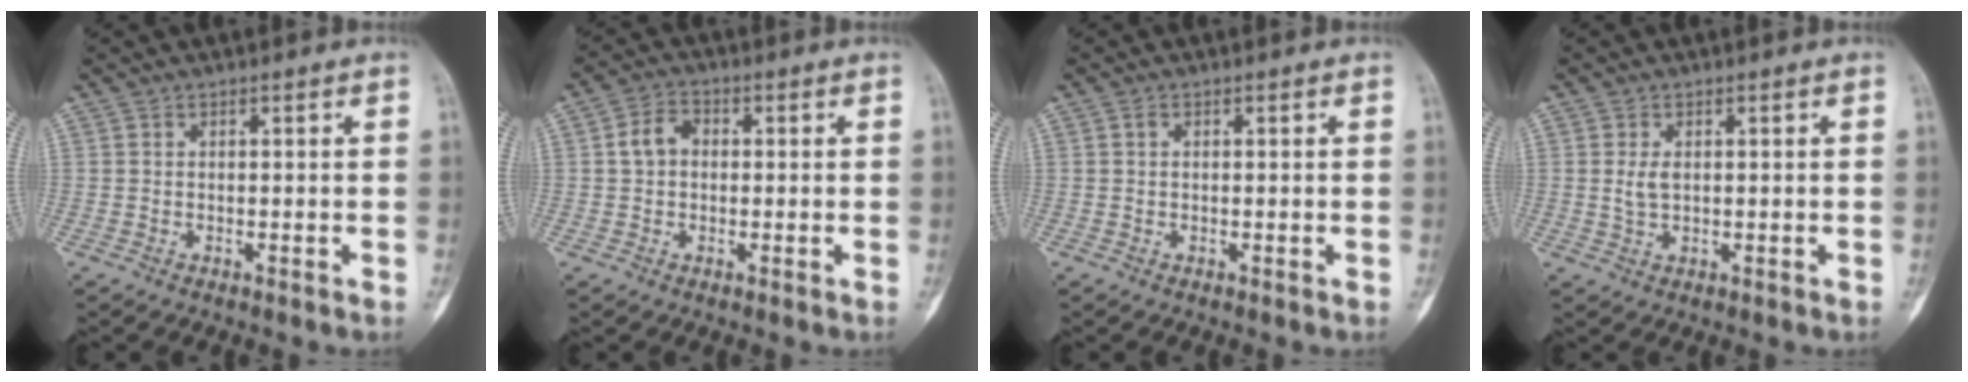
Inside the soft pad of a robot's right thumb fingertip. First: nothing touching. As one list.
[{"total": 4.6, "force": [0.3, 3.6, 2.8], "torque": [-0.046, 0.015, -0.002]}, {"total": 0.6, "force": [0.2, 0.4, 0.4], "torque": [-0.006, 0.002, 0.001]}, {"total": 2.6, "force": [0.4, 1.5, 2.1], "torque": [-0.041, -0.001, 0.010]}]